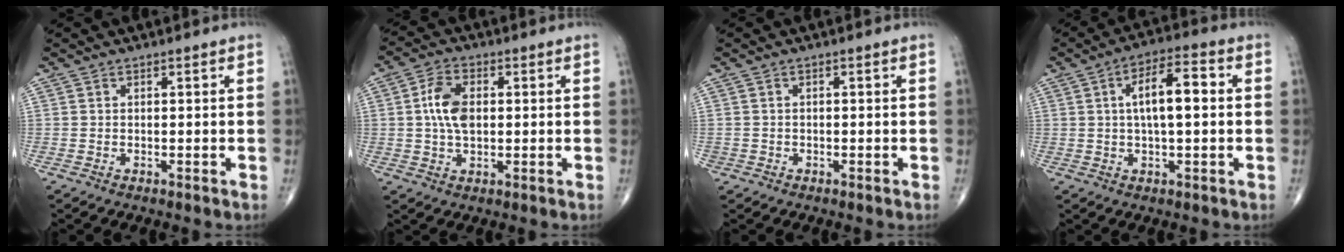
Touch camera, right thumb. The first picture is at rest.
{"total": 7.2, "force": [0.7, 4.3, 5.8], "torque": [-0.107, 0.007, 0.009]}
{"total": 0.8, "force": [-0.4, 0.7, 0.0], "torque": [0.010, 0.006, -0.009]}
{"total": 9.5, "force": [1.1, 3.3, 8.8], "torque": [-0.143, 0.021, 0.011]}